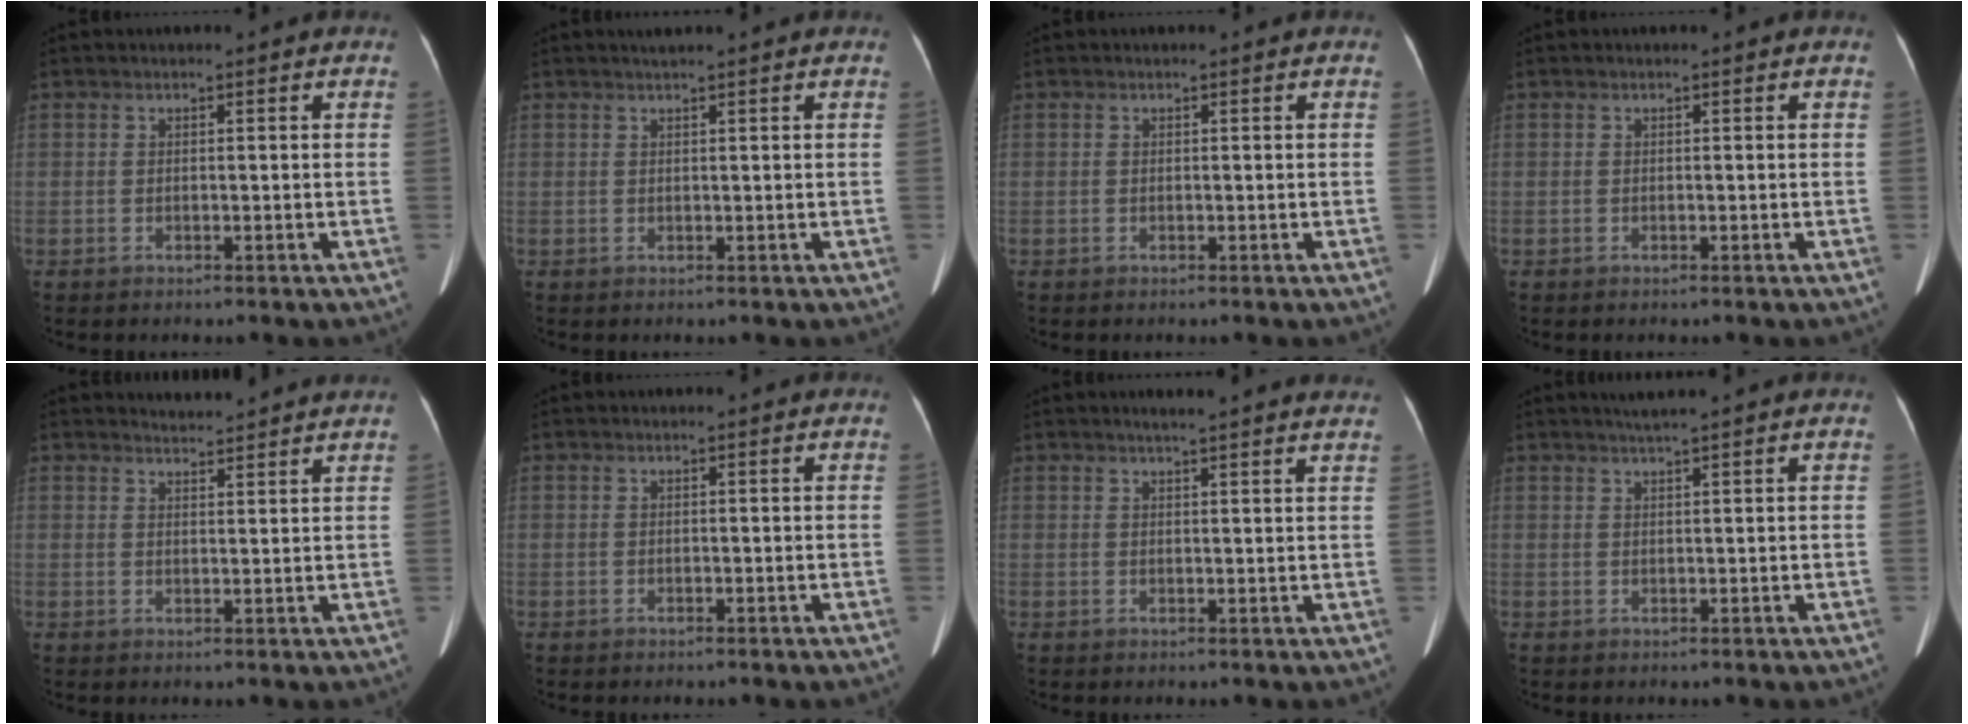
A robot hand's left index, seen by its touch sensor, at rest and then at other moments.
{"total": 1.3, "force": [1.1, -0.2, 0.7], "torque": [-0.012, 0.008, 0.023]}
{"total": 0.0}
{"total": 0.0}
{"total": 3.4, "force": [3.3, -0.4, 0.0], "torque": [-0.007, 0.004, 0.045]}
{"total": 0.0}
{"total": 9.4, "force": [8.4, 0.3, 4.2], "torque": [-0.052, 0.013, 0.085]}
{"total": 2.4, "force": [2.0, -0.6, 1.2], "torque": [-0.016, 0.008, 0.037]}